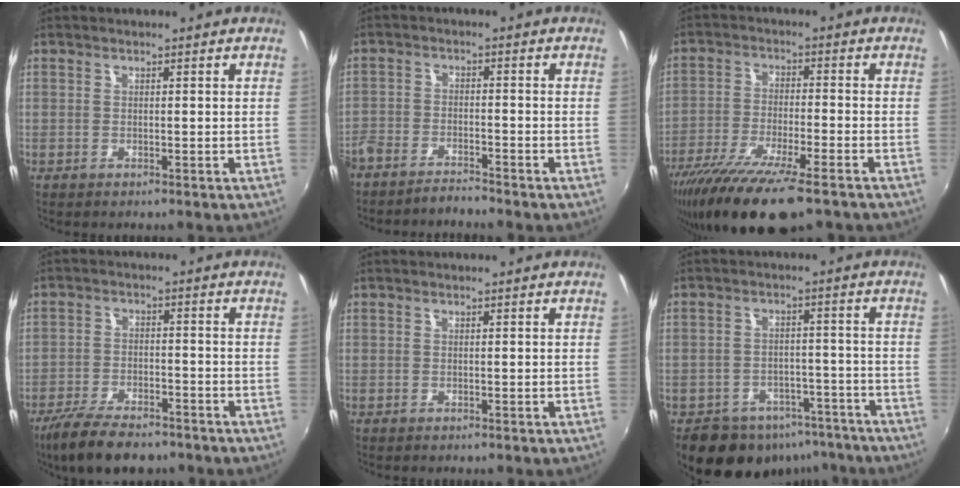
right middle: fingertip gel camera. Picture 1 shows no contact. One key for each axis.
{"total": 6.3, "fx": -5.8, "fy": 1.5, "fz": 2.0, "tx": -0.062, "ty": -0.012, "tz": -0.106}
{"total": 16.5, "fx": -12.3, "fy": 2.8, "fz": 10.6, "tx": -0.215, "ty": -0.052, "tz": -0.215}
{"total": 11.5, "fx": -9.0, "fy": 3.8, "fz": 6.1, "tx": -0.144, "ty": -0.026, "tz": -0.156}
{"total": 0.0}
{"total": 14.6, "fx": -10.8, "fy": 8.5, "fz": 5.1, "tx": -0.112, "ty": 0.014, "tz": -0.130}